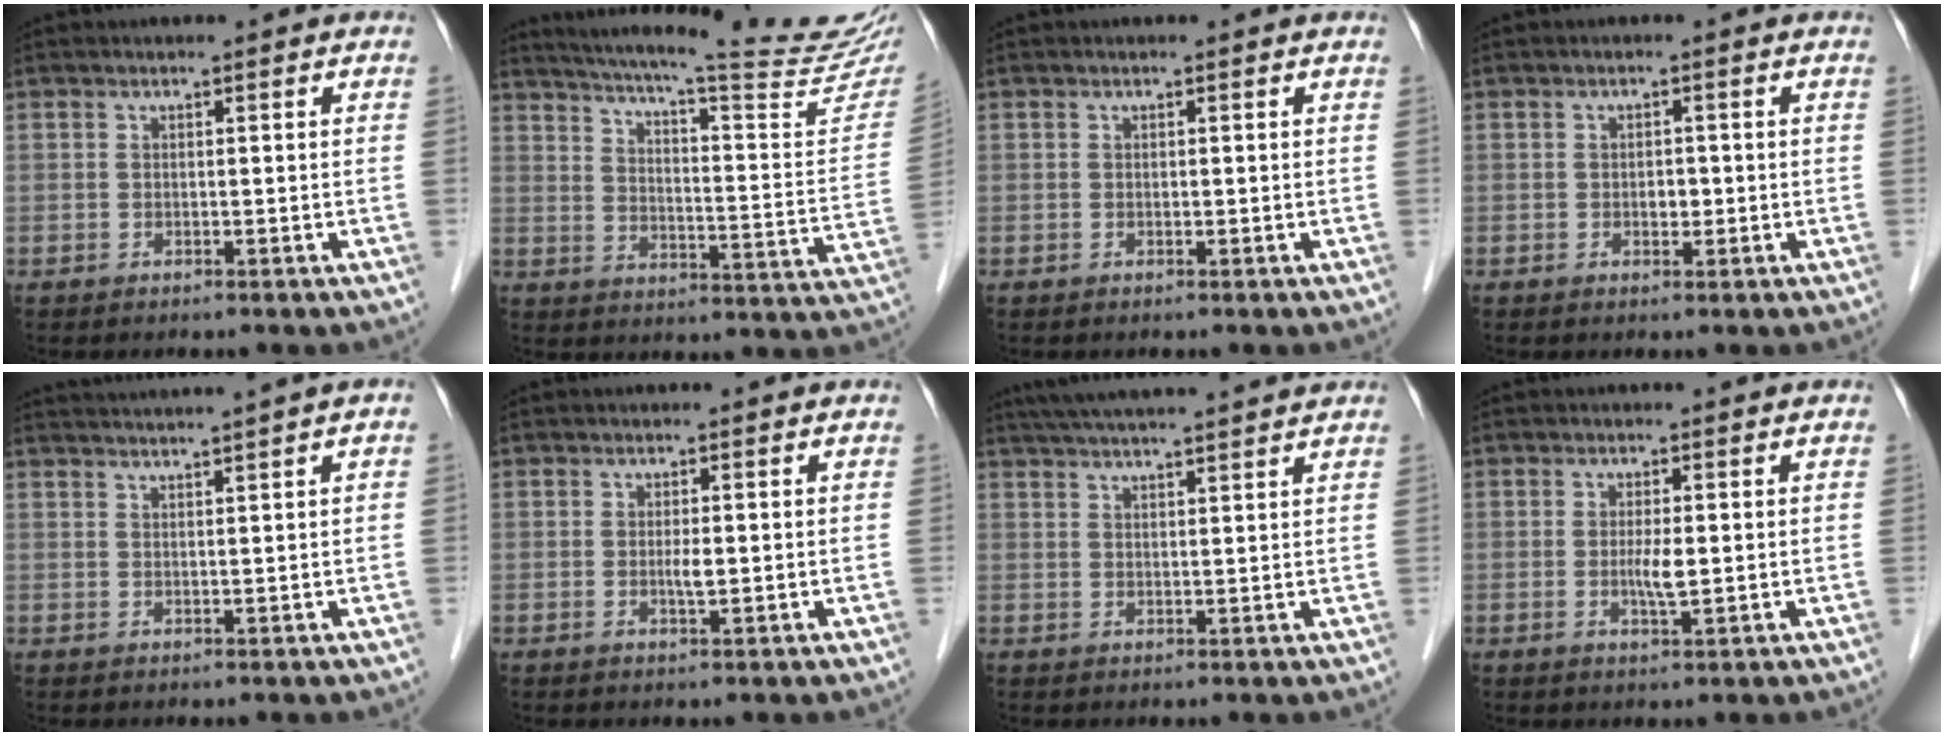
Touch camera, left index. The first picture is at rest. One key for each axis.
{"total": 26.8, "fx": 24.0, "fy": 0.5, "fz": 12.1, "tx": -0.188, "ty": -0.077, "tz": 0.304}
{"total": 0.0}
{"total": 1.4, "fx": -0.2, "fy": 1.0, "fz": 1.0, "tx": -0.017, "ty": 0.002, "tz": -0.001}
{"total": 5.1, "fx": 4.4, "fy": -1.6, "fz": 2.2, "tx": -0.030, "ty": 0.017, "tz": 0.071}
{"total": 1.5, "fx": 0.0, "fy": 0.2, "fz": 1.5, "tx": -0.029, "ty": -0.001, "tz": 0.001}
{"total": 13.8, "fx": 12.4, "fy": 0.4, "fz": 6.2, "tx": -0.109, "ty": 0.036, "tz": 0.176}
{"total": 2.7, "fx": 0.0, "fy": 0.4, "fz": 2.7, "tx": -0.055, "ty": -0.004, "tz": 0.001}